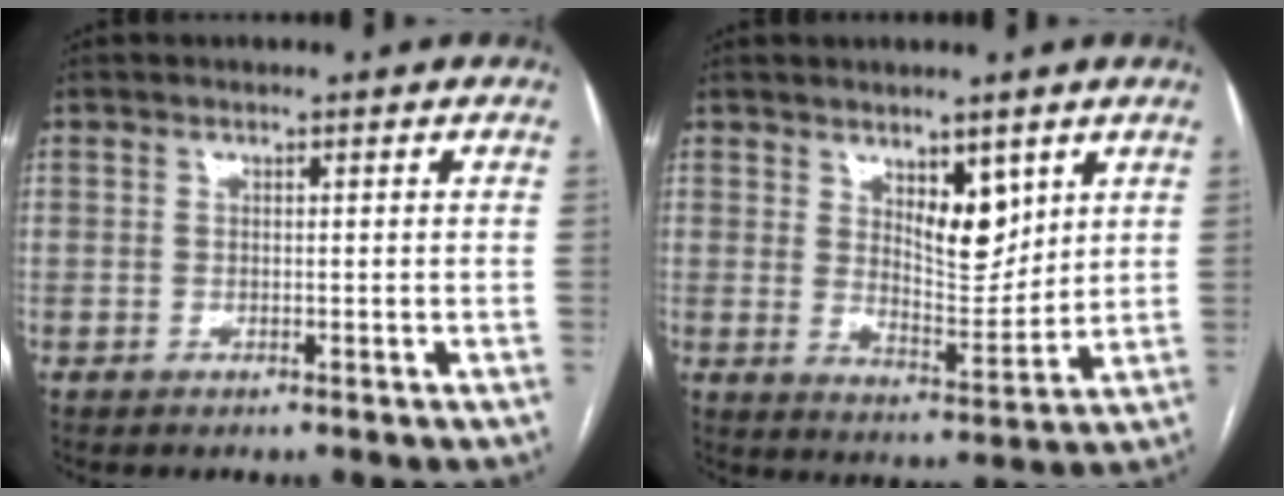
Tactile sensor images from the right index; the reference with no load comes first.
{"total": 7.2, "force": [3.7, 3.0, 5.4], "torque": [-0.087, -0.013, 0.069]}